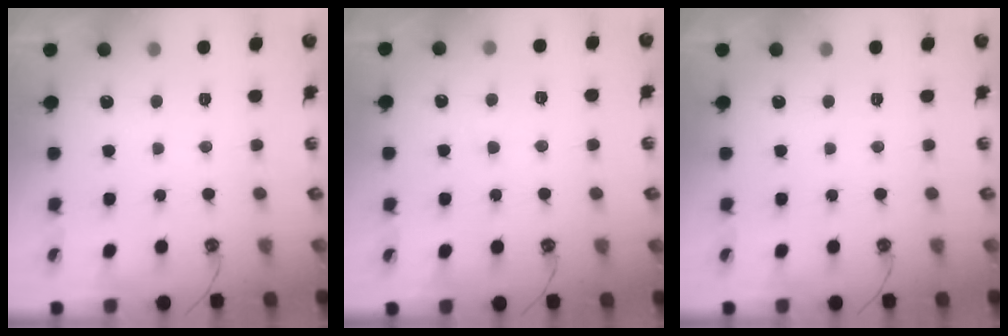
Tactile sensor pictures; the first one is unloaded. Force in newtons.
{"total": 0.6, "press": 0.5, "slide": 0.4}
{"total": 0.0}